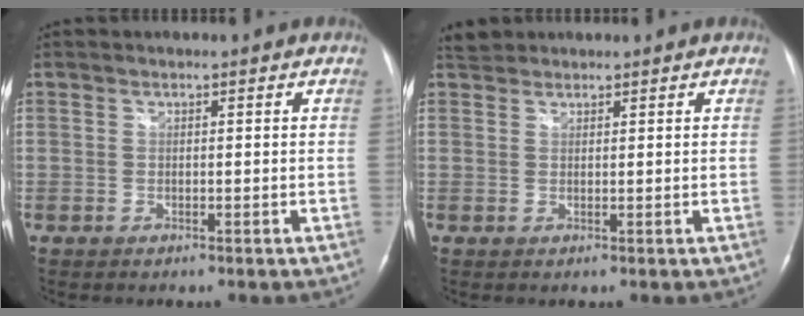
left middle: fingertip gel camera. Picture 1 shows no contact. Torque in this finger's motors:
{"motor_torque": [0.06, -0.04, -0.11, 0.00]}